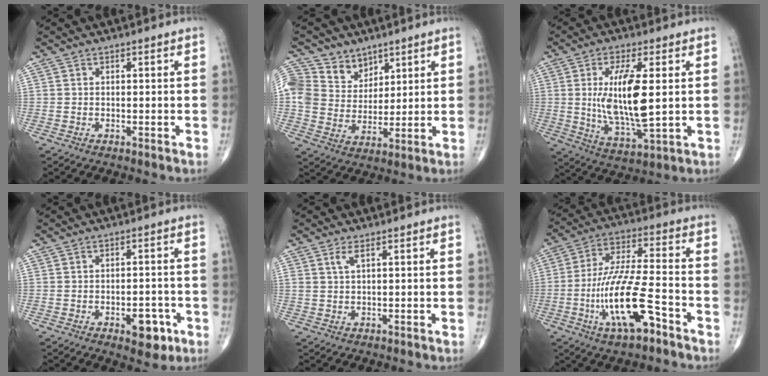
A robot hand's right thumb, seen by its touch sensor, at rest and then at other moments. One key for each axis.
{"total": 12.4, "fx": 6.5, "fy": 9.8, "fz": 4.0, "tx": -0.058, "ty": -0.021, "tz": 0.132}
{"total": 14.1, "fx": 1.5, "fy": 4.3, "fz": 13.3, "tx": -0.253, "ty": -0.020, "tz": 0.035}
{"total": 6.3, "fx": -2.7, "fy": 3.2, "fz": 4.6, "tx": -0.041, "ty": 0.012, "tz": -0.031}
{"total": 1.9, "fx": 1.0, "fy": 0.5, "fz": 1.5, "tx": -0.038, "ty": 0.000, "tz": 0.025}
{"total": 15.8, "fx": -6.6, "fy": 4.3, "fz": 13.7, "tx": -0.275, "ty": 0.033, "tz": -0.114}